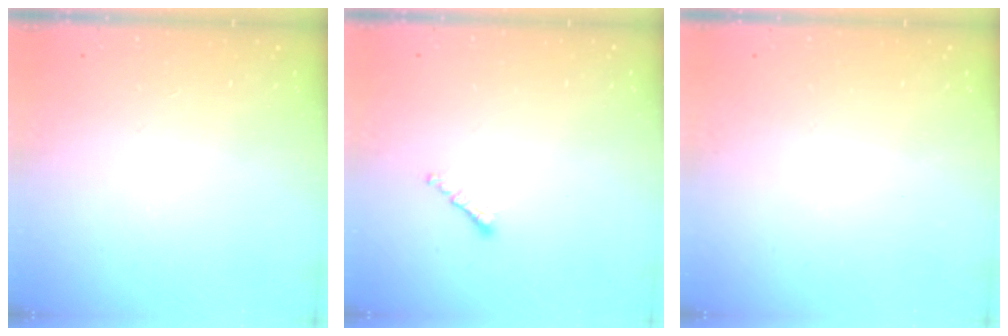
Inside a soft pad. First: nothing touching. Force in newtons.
{"total": 1.2, "press": 1.1, "slide": 0.5}
{"total": 0.9, "press": 0.8, "slide": 0.3}